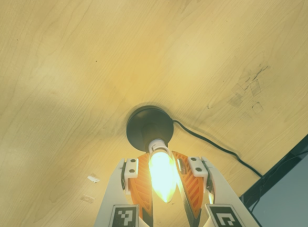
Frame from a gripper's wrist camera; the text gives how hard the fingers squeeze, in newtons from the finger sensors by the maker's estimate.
{"total": 13.8, "left": 13.2, "right": 14.5}